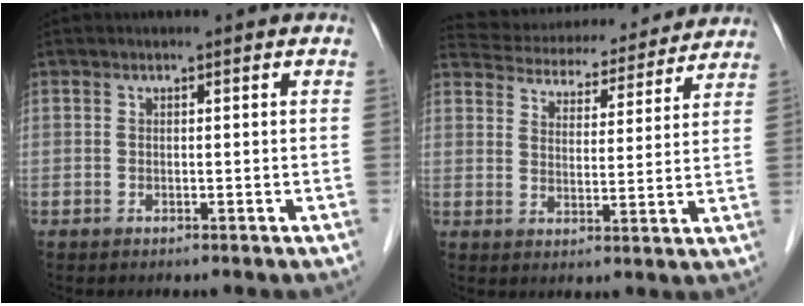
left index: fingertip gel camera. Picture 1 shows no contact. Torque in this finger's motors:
{"motor_torque": [-0.41, -0.52, -0.03, -0.02]}